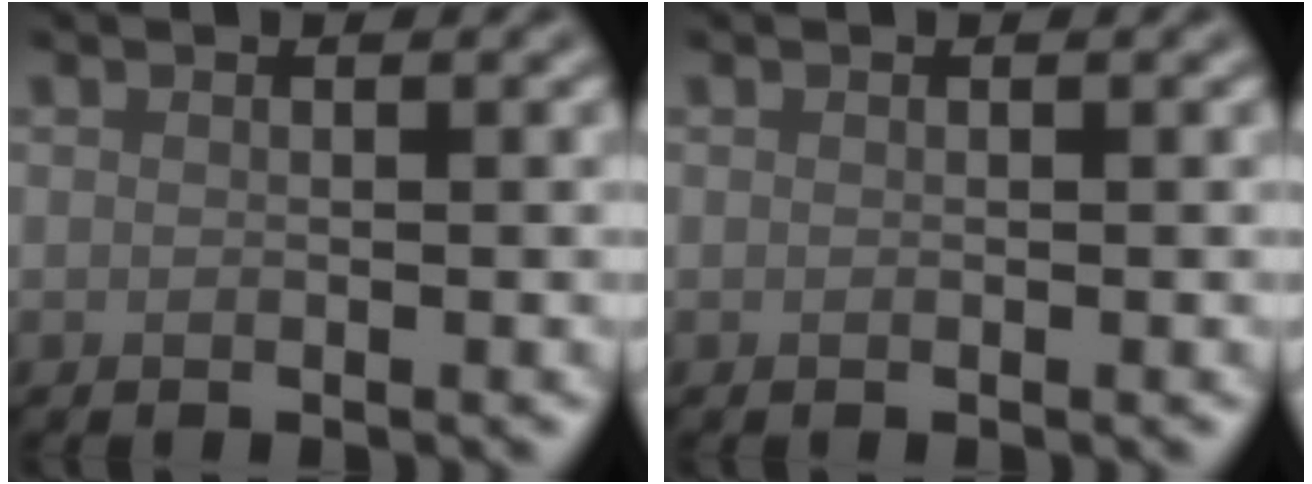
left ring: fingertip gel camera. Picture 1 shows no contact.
{"total": 0.0}